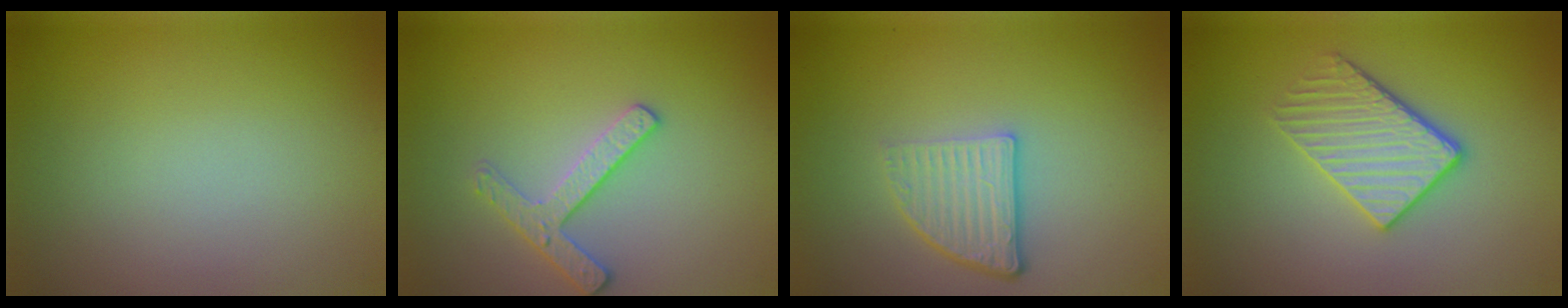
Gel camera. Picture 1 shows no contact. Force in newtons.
{"total": 2.4, "press": 2.3, "slide": 0.5}
{"total": 3.8, "press": 2.6, "slide": 2.8}
{"total": 3.5, "press": 3.3, "slide": 1.3}